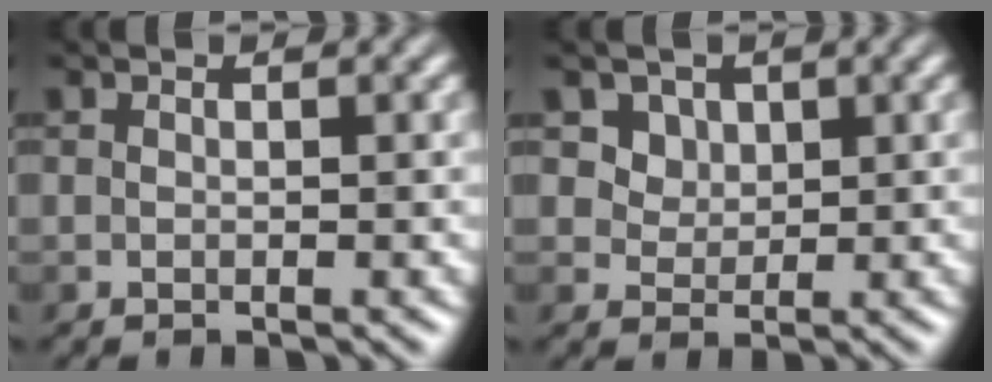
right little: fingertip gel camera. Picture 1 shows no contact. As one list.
[{"total": 3.5, "force": [1.8, 2.7, 1.5], "torque": [-0.042, -0.010, 0.045]}]